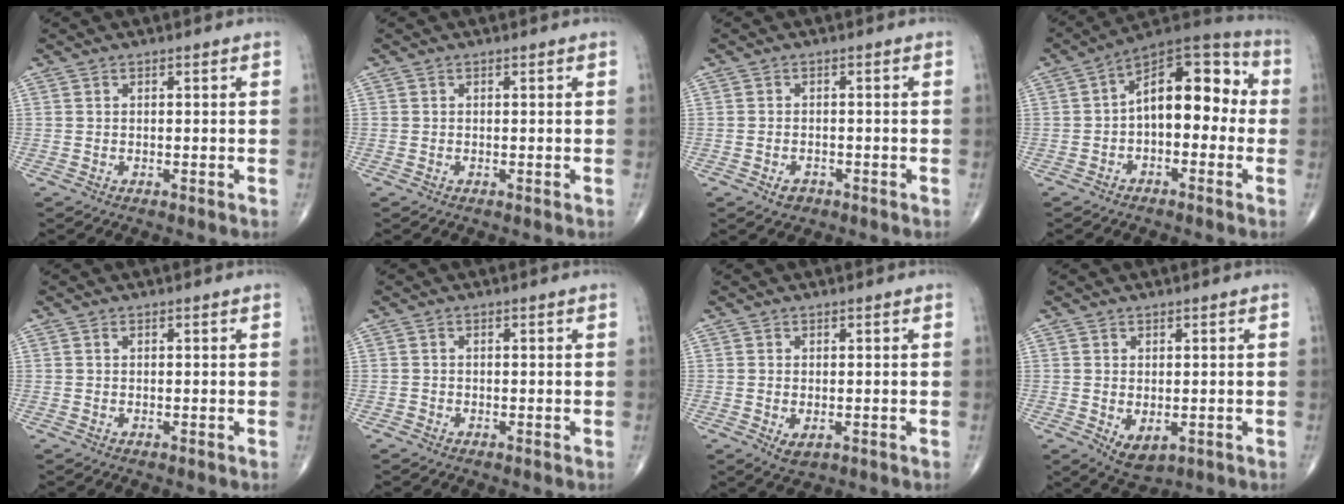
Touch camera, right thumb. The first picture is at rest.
{"total": 0.0}
{"total": 2.2, "force": [-1.2, 1.5, 1.1], "torque": [-0.014, 0.003, -0.015]}
{"total": 14.2, "force": [-0.2, 8.0, 11.7], "torque": [-0.137, 0.049, -0.021]}
{"total": 0.0}
{"total": 0.5, "force": [-0.3, 0.4, 0.0], "torque": [0.001, 0.002, -0.008]}
{"total": 2.4, "force": [-0.5, 1.5, 1.9], "torque": [-0.030, -0.004, 0.000]}
{"total": 4.5, "force": [-0.9, 2.7, 3.5], "torque": [-0.051, -0.006, 0.002]}